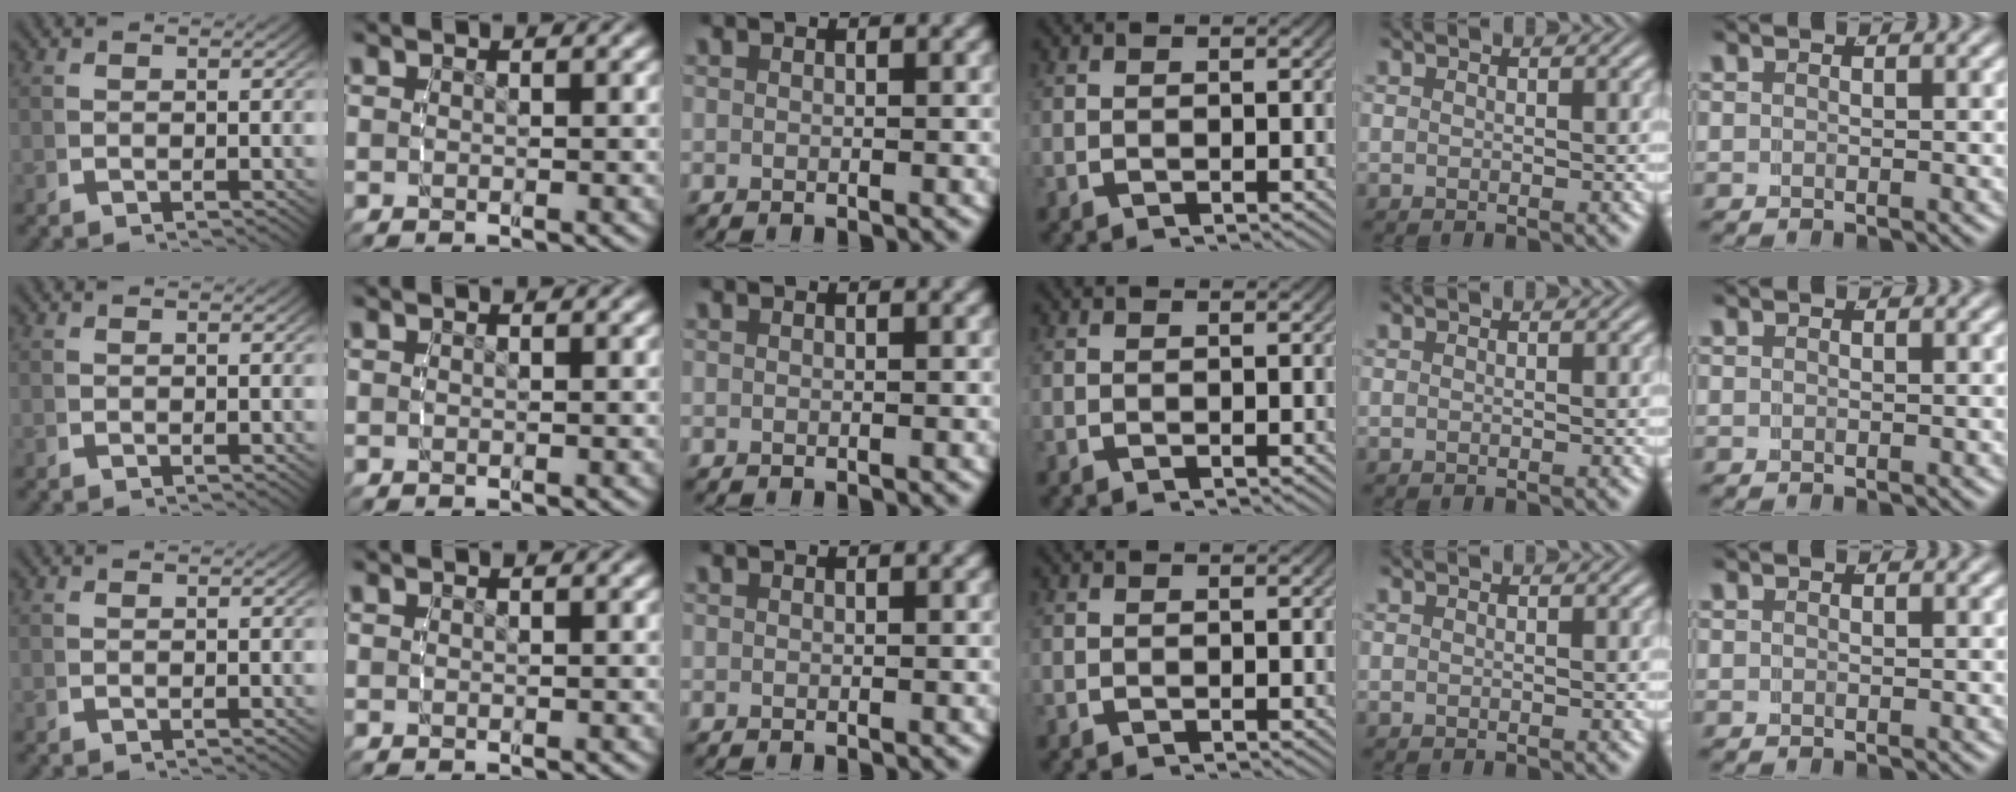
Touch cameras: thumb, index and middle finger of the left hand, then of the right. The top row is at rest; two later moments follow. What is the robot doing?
{"motion": "reach", "object": "jacket"}